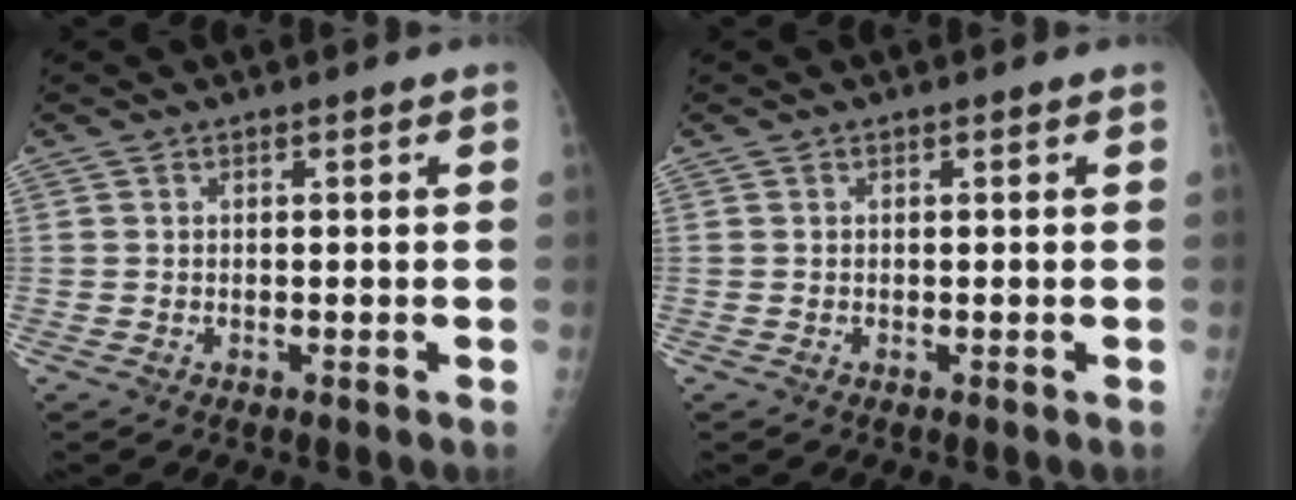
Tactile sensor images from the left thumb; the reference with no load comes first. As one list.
[{"total": 0.0}]